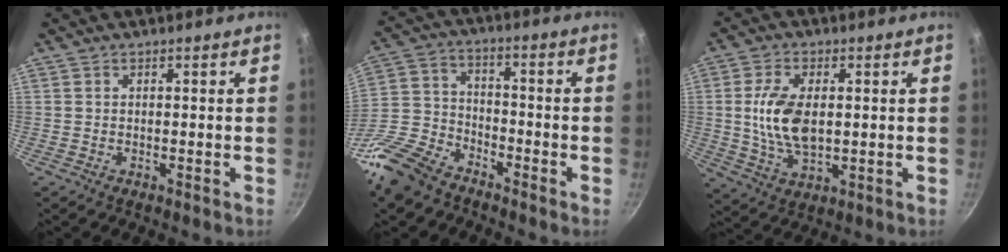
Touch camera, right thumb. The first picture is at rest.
{"total": 14.0, "force": [-10.4, 7.2, 6.1], "torque": [-0.119, 0.063, -0.223]}
{"total": 10.9, "force": [0.8, 6.1, 9.0], "torque": [-0.169, -0.005, 0.019]}